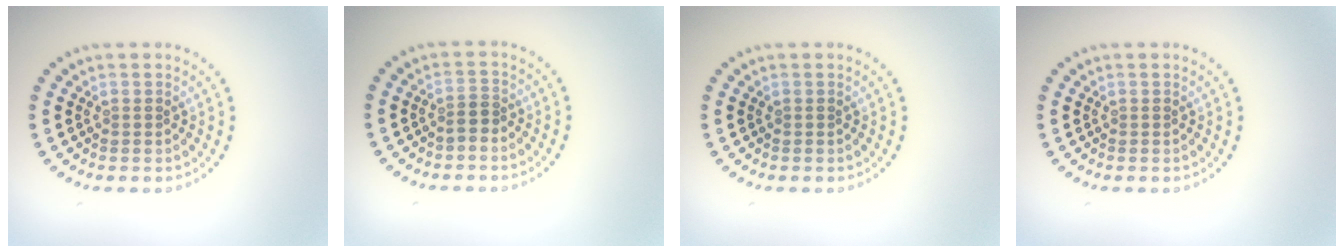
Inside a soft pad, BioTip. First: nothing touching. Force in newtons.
{"total": 1.0, "press": 0.8, "slide": 0.7}
{"total": 0.0}
{"total": 0.0}